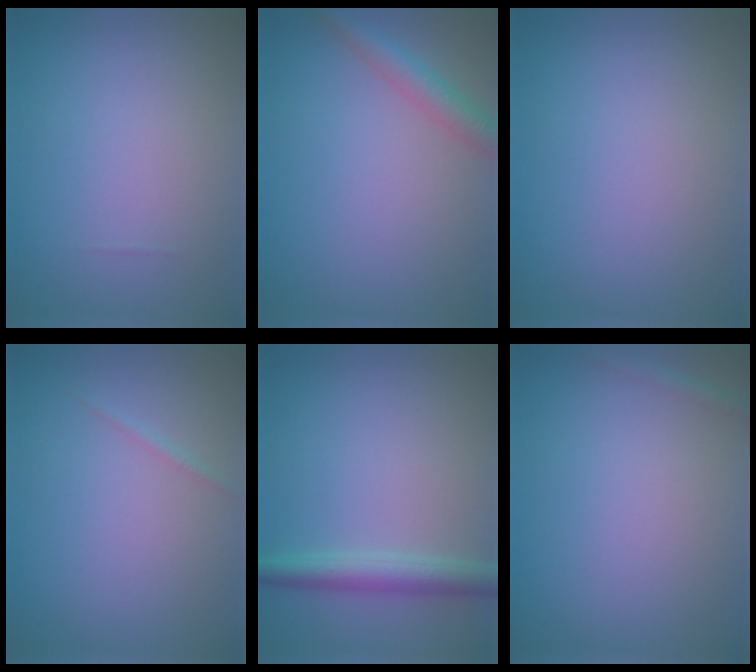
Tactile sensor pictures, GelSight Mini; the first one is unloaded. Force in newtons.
{"total": 2.7, "press": 2.7, "slide": 0.1}
{"total": 0.0}
{"total": 0.6, "press": 0.6, "slide": 0.1}
{"total": 3.2, "press": 3.2, "slide": 0.2}
{"total": 0.8, "press": 0.8, "slide": 0.0}